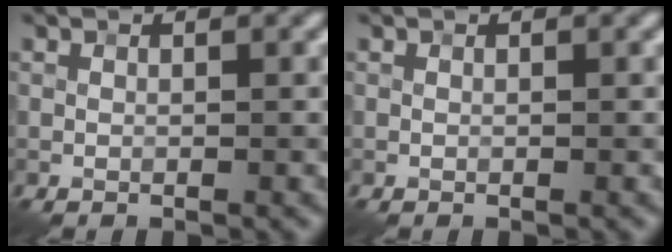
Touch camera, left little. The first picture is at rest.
{"total": 0.0}